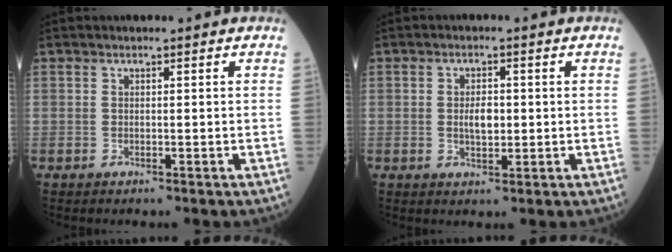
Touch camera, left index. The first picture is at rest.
{"total": 3.2, "force": [0.1, 1.5, 2.8], "torque": [-0.051, 0.001, 0.002]}